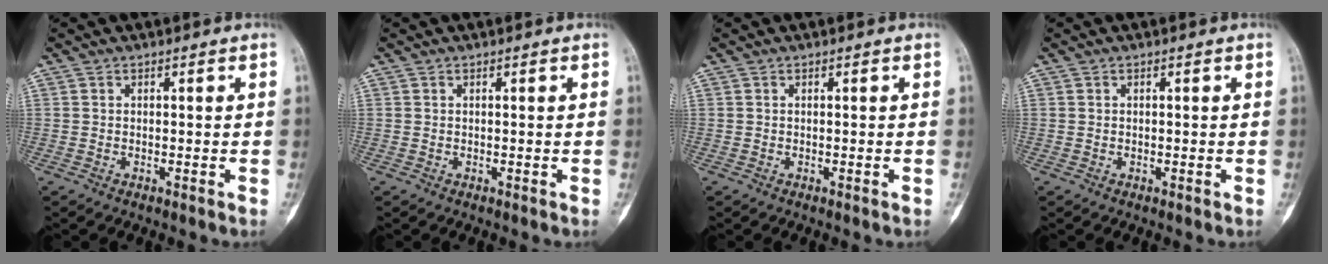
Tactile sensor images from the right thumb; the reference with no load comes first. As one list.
[{"total": 0.0}, {"total": 0.0}, {"total": 0.0}]